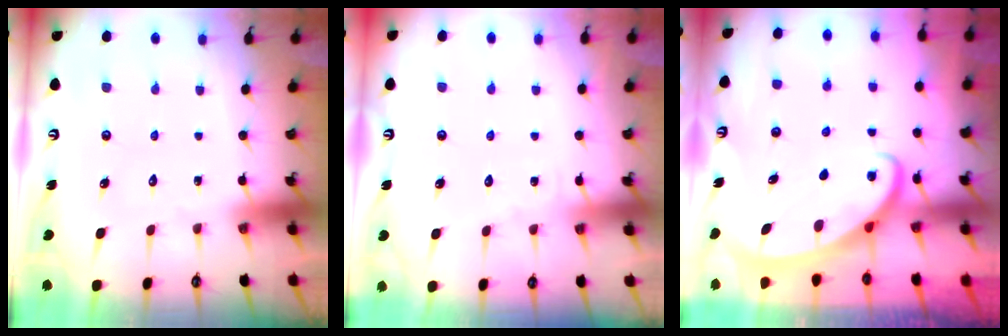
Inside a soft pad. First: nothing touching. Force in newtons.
{"total": 2.7, "press": 2.7, "slide": 0.3}
{"total": 2.6, "press": 2.6, "slide": 0.3}